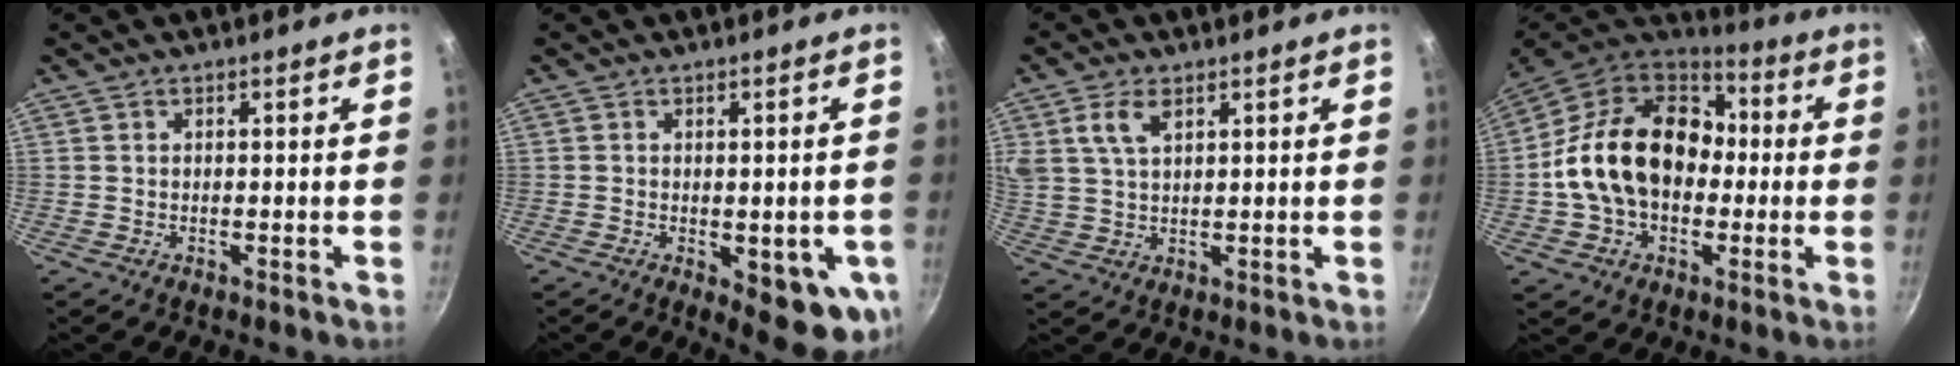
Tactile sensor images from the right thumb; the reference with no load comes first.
{"total": 11.4, "force": [-3.1, 4.5, 10.0], "torque": [-0.094, -0.008, -0.033]}
{"total": 6.3, "force": [2.9, 3.3, 4.5], "torque": [-0.082, 0.000, 0.057]}
{"total": 21.8, "force": [-0.2, 15.8, 15.0], "torque": [-0.237, 0.047, -0.012]}